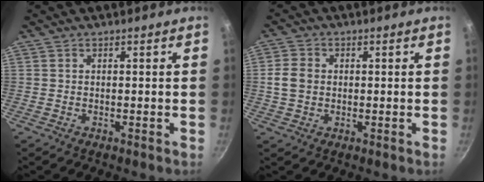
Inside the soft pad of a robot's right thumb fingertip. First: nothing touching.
{"total": 4.7, "force": [0.2, 3.8, 2.7], "torque": [-0.043, 0.005, -0.001]}